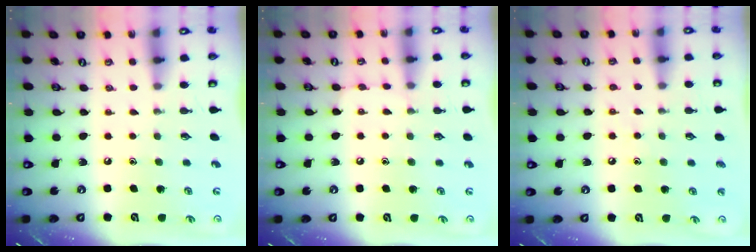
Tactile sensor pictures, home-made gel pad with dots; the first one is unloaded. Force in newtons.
{"total": 5.8, "press": 5.8, "slide": 0.6}
{"total": 7.6, "press": 7.5, "slide": 0.9}